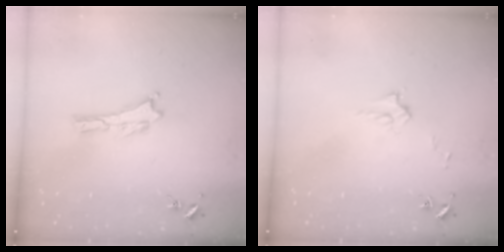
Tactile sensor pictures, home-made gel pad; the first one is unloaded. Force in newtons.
{"total": 2.6, "press": 2.6, "slide": 0.3}